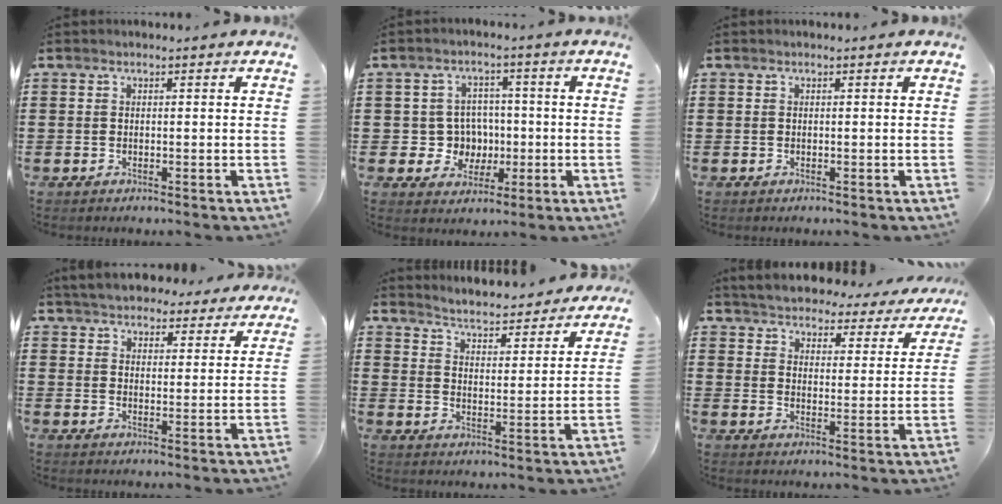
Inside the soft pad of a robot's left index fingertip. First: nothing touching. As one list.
[{"total": 5.6, "force": [-0.2, 5.4, 1.6], "torque": [-0.045, 0.010, -0.002]}, {"total": 0.0}, {"total": 5.2, "force": [5.0, 1.0, 0.8], "torque": [-0.035, -0.017, 0.092]}, {"total": 4.1, "force": [4.1, -0.3, 0.2], "torque": [-0.028, -0.039, 0.066]}, {"total": 4.5, "force": [4.5, 0.1, 0.1], "torque": [-0.030, -0.038, 0.074]}]